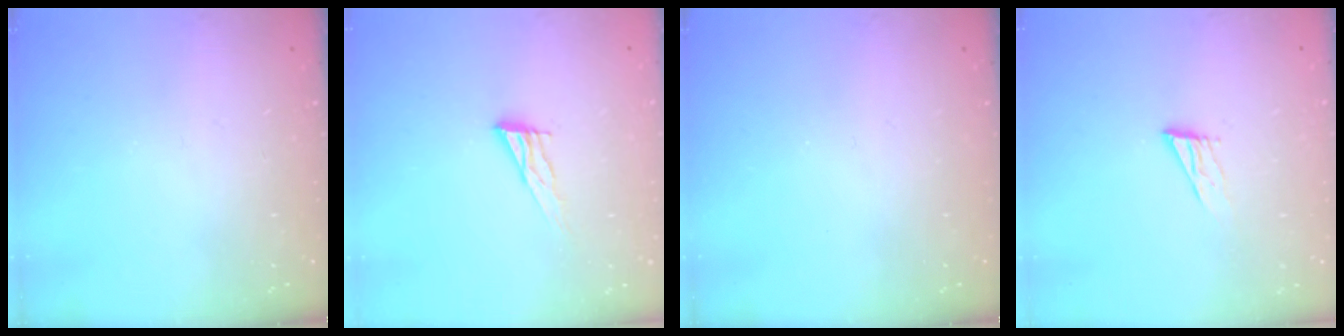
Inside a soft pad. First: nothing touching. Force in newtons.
{"total": 7.5, "press": 7.5, "slide": 0.3}
{"total": 0.0}
{"total": 7.6, "press": 7.6, "slide": 0.3}